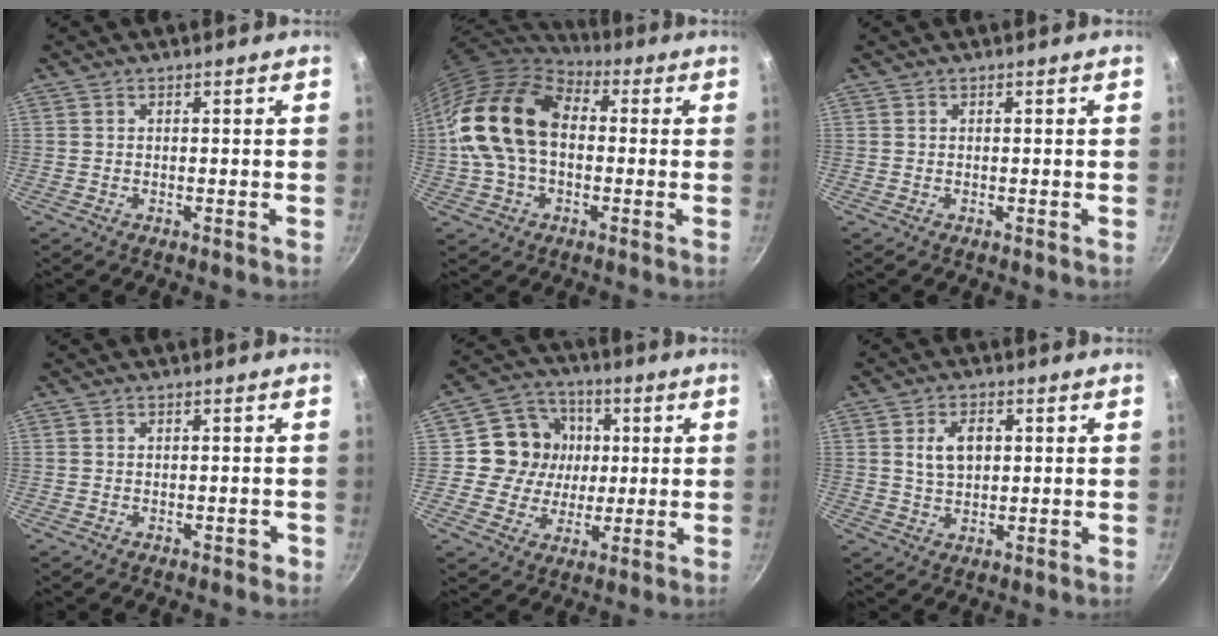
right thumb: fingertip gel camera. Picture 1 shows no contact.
{"total": 18.0, "force": [0.6, 12.2, 13.3], "torque": [-0.233, 0.036, 0.000]}
{"total": 0.0}
{"total": 1.0, "force": [-0.4, 0.7, 0.5], "torque": [0.004, 0.012, 0.000]}
{"total": 12.0, "force": [1.4, 11.3, 4.0], "torque": [-0.036, 0.011, 0.011]}
{"total": 6.1, "force": [1.3, 3.9, 4.4], "torque": [-0.063, -0.001, 0.026]}